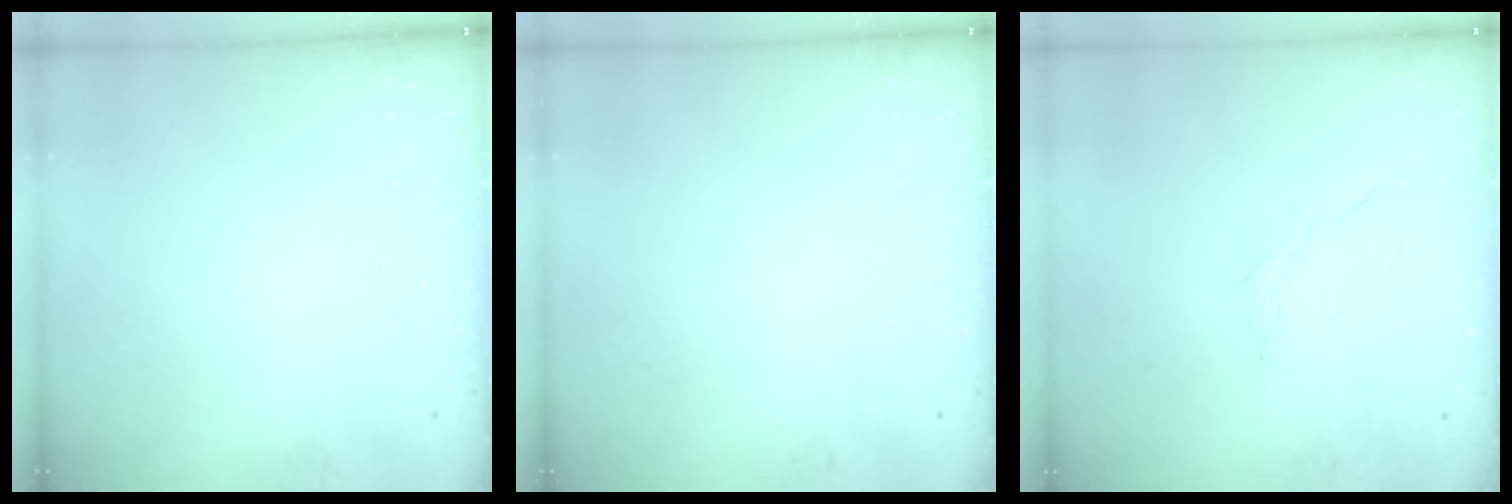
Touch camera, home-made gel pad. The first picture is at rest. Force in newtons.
{"total": 0.0}
{"total": 3.9, "press": 3.7, "slide": 1.1}